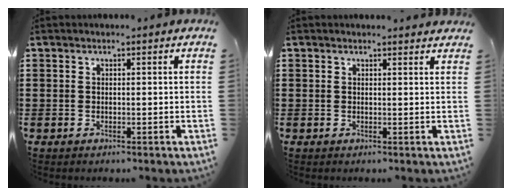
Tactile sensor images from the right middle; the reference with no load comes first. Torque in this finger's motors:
{"motor_torque": [-0.35, -0.40, 0.02, -0.02]}